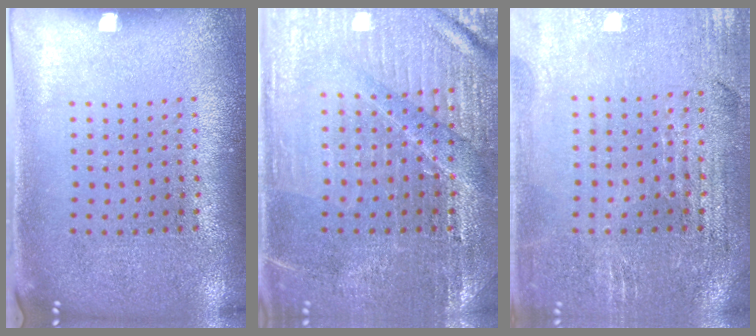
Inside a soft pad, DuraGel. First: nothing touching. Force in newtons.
{"total": 3.1, "press": 3.1, "slide": 0.4}
{"total": 1.1, "press": 1.1, "slide": 0.3}